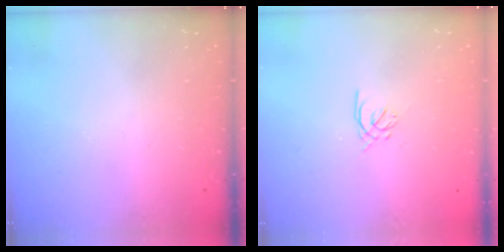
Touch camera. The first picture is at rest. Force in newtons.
{"total": 1.4, "press": 1.3, "slide": 0.5}